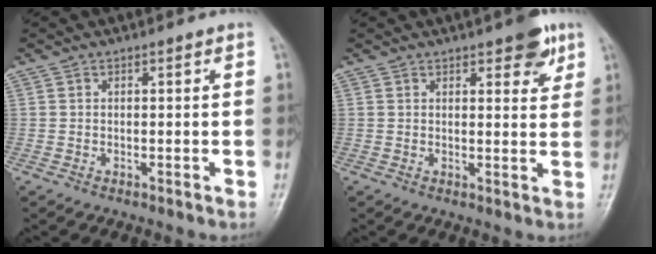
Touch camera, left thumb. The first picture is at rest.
{"total": 6.1, "force": [3.5, 2.4, 4.3], "torque": [-0.035, -0.015, 0.039]}